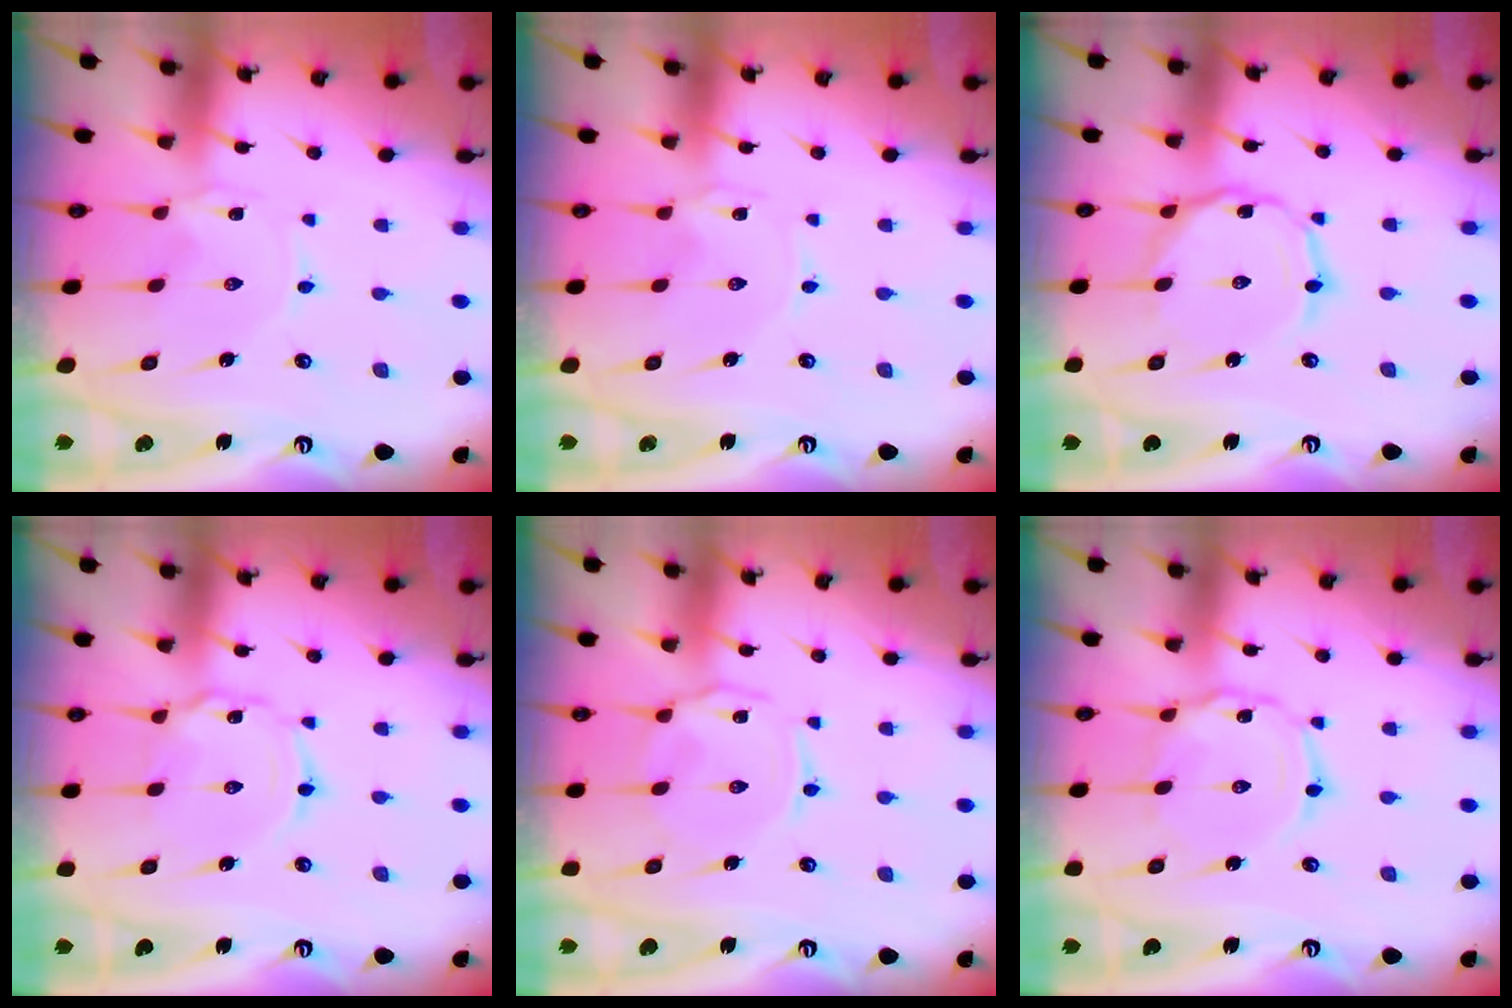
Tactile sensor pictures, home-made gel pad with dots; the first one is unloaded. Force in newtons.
{"total": 0.0}
{"total": 6.5, "press": 6.5, "slide": 0.4}
{"total": 4.7, "press": 4.7, "slide": 0.4}
{"total": 4.3, "press": 4.2, "slide": 0.7}
{"total": 6.1, "press": 6.1, "slide": 0.3}